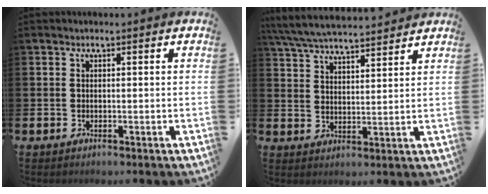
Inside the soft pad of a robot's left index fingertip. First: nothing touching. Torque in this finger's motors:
{"motor_torque": [0.92, -1.22, 0.59, 0.20]}